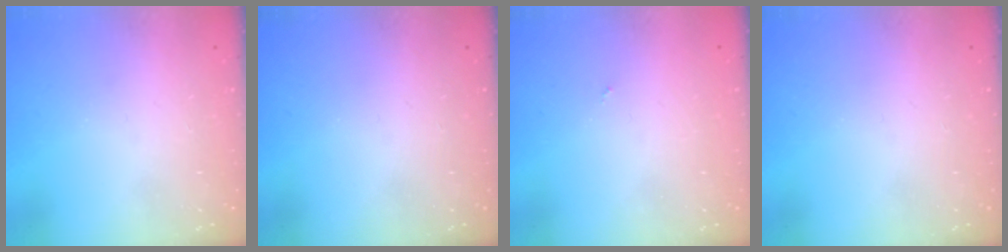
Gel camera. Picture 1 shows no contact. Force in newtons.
{"total": 0.0}
{"total": 0.0}
{"total": 0.0}